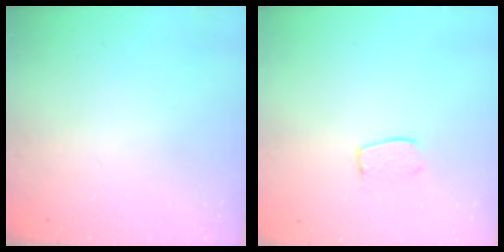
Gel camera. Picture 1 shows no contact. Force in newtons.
{"total": 6.0, "press": 6.0, "slide": 0.4}